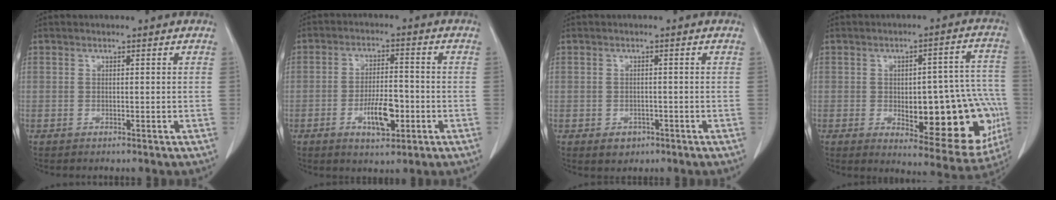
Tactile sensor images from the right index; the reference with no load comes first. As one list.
[{"total": 7.0, "force": [-2.5, 2.5, 6.0], "torque": [-0.109, 0.000, -0.039]}, {"total": 2.2, "force": [-1.1, 1.7, 0.8], "torque": [-0.008, 0.004, -0.006]}, {"total": 20.0, "force": [-4.2, 7.3, 18.2], "torque": [-0.156, 0.031, -0.025]}]